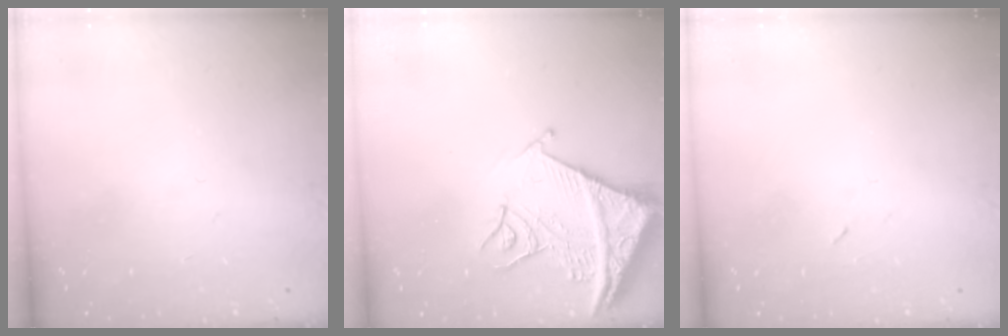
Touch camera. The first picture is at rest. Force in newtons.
{"total": 14.1, "press": 14.0, "slide": 1.6}
{"total": 2.2, "press": 2.1, "slide": 0.9}